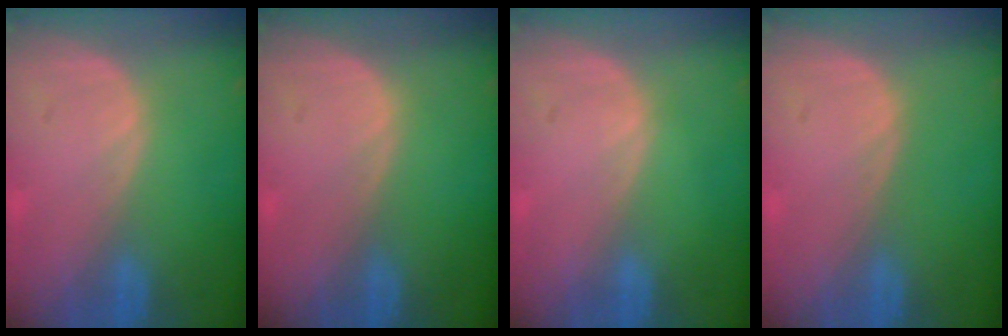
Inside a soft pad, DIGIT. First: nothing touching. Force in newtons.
{"total": 0.0}
{"total": 0.0}
{"total": 0.0}